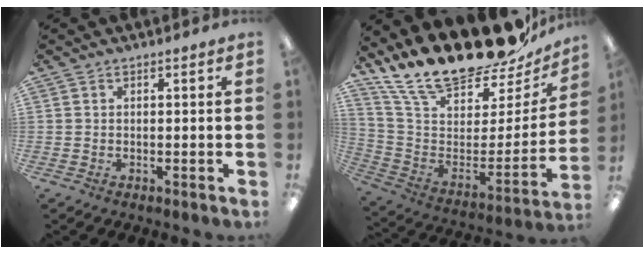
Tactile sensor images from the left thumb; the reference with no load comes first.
{"total": 24.7, "force": [20.4, 7.8, 11.6], "torque": [-0.204, -0.152, 0.360]}